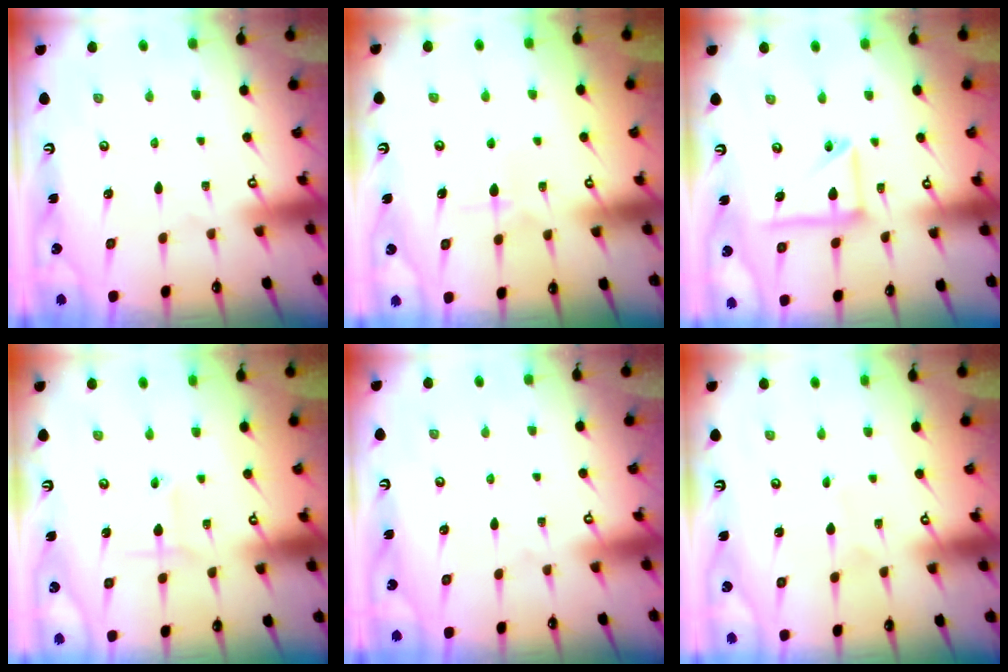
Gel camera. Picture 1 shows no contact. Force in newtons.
{"total": 7.9, "press": 7.8, "slide": 0.6}
{"total": 12.4, "press": 12.3, "slide": 1.3}
{"total": 1.8, "press": 1.7, "slide": 0.7}
{"total": 0.0}
{"total": 1.1, "press": 1.1, "slide": 0.1}